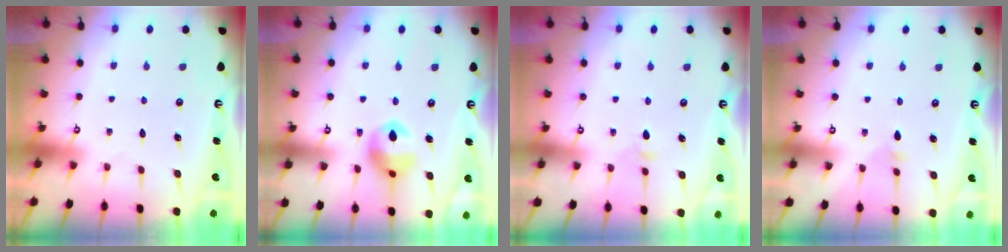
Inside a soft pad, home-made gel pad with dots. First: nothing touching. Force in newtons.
{"total": 11.8, "press": 11.7, "slide": 1.3}
{"total": 3.7, "press": 3.7, "slide": 0.8}
{"total": 2.2, "press": 2.2, "slide": 0.5}